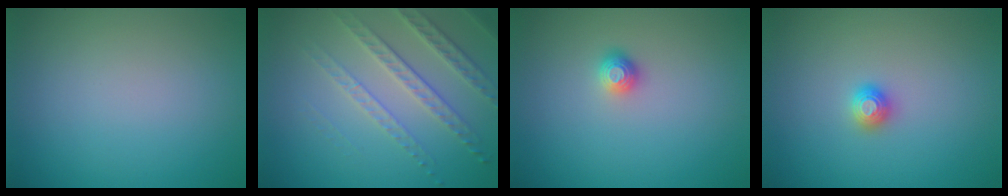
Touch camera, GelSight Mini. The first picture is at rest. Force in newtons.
{"total": 3.6, "press": 3.4, "slide": 1.3}
{"total": 1.1, "press": 1.1, "slide": 0.4}
{"total": 1.2, "press": 1.2, "slide": 0.1}